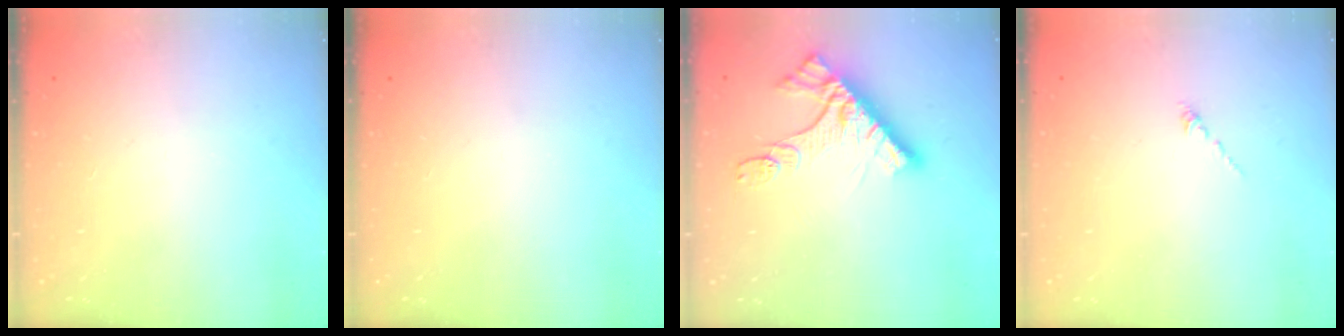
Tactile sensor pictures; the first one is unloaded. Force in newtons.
{"total": 0.0}
{"total": 11.4, "press": 11.4, "slide": 0.3}
{"total": 0.0}